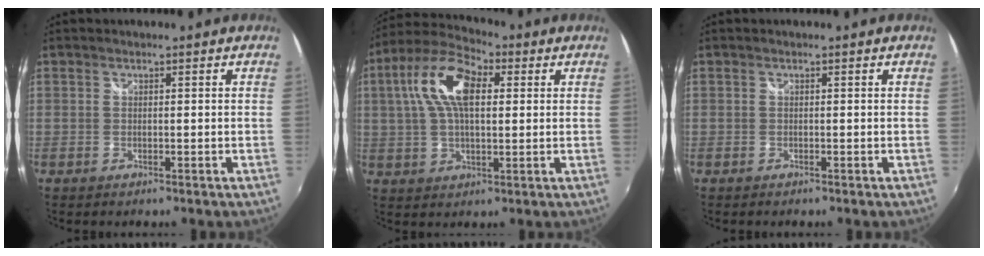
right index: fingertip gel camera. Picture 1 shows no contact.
{"total": 13.3, "force": [3.4, 6.4, 11.2], "torque": [-0.216, 0.029, 0.050]}
{"total": 0.0}